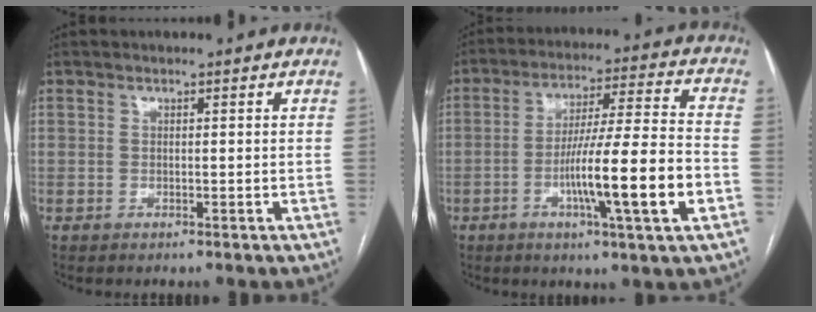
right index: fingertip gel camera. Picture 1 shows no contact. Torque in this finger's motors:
{"motor_torque": [2.02, -0.11, 0.99, 0.21]}